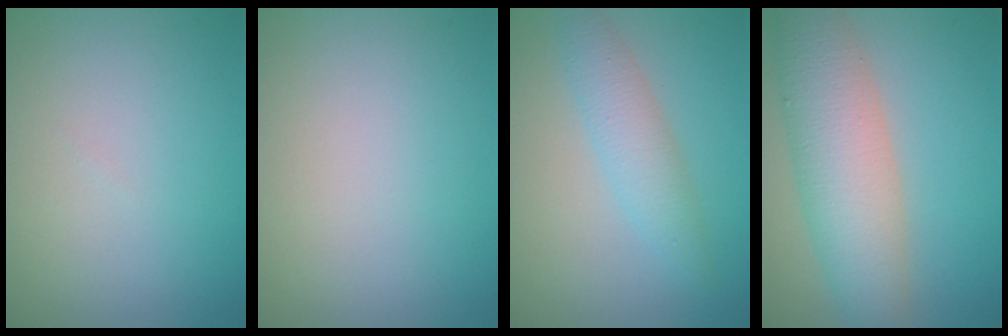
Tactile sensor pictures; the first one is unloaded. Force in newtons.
{"total": 0.0}
{"total": 2.9, "press": 2.9, "slide": 0.1}
{"total": 7.0, "press": 7.0, "slide": 0.2}